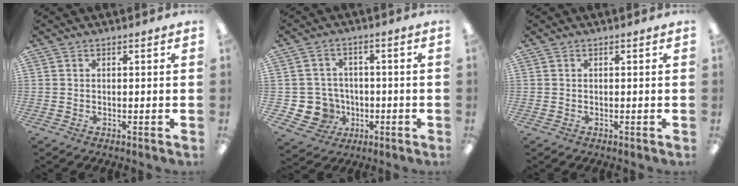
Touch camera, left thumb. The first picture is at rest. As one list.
[{"total": 7.9, "force": [-1.8, 7.4, 2.0], "torque": [-0.074, 0.013, -0.024]}, {"total": 0.0}]